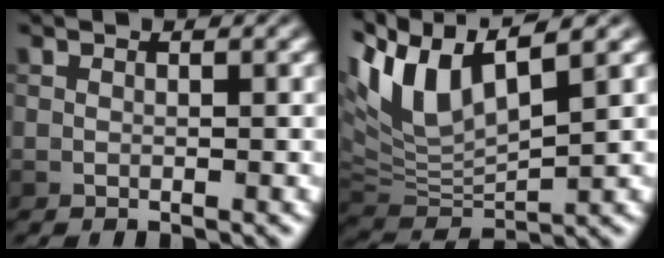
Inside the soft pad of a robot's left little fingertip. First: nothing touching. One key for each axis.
{"total": 8.3, "fx": 4.5, "fy": 2.8, "fz": 6.4, "tx": -0.143, "ty": 0.015, "tz": 0.081}